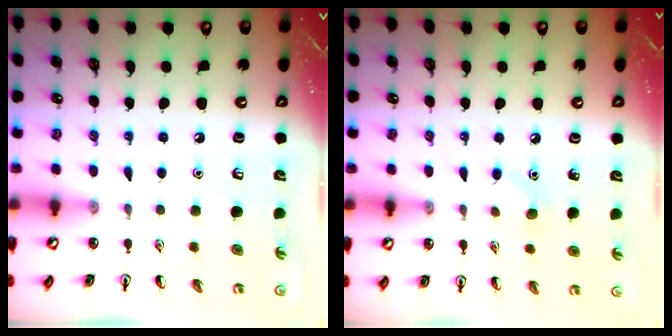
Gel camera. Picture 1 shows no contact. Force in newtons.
{"total": 5.8, "press": 5.5, "slide": 1.7}